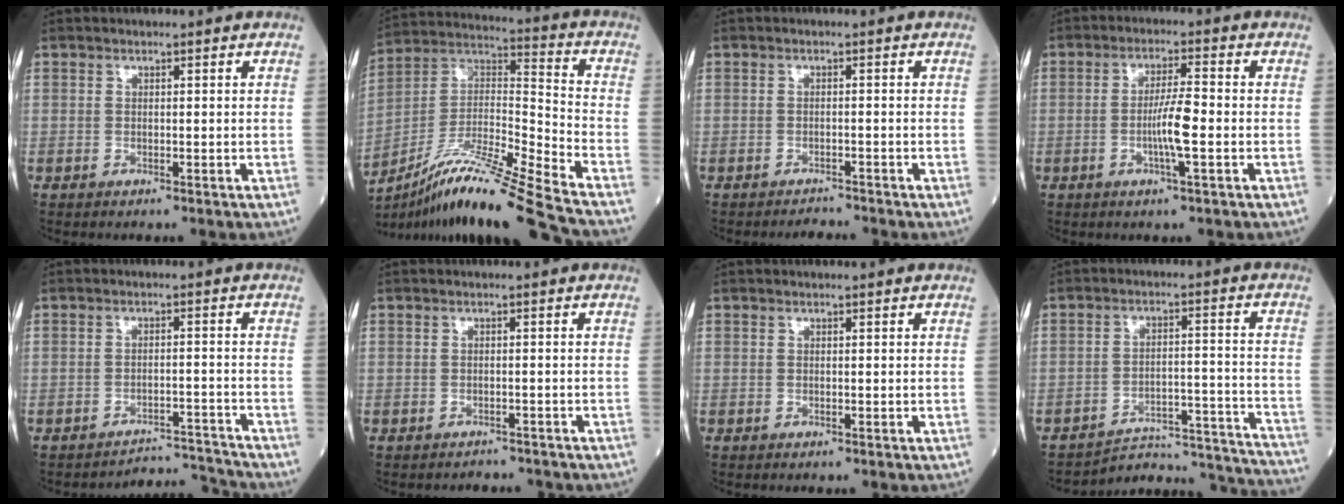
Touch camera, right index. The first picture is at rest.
{"total": 20.7, "force": [-16.6, -1.3, 12.2], "torque": [-0.236, -0.015, -0.302]}
{"total": 1.8, "force": [-1.7, -0.5, -0.3], "torque": [0.009, -0.009, -0.026]}
{"total": 5.6, "force": [-1.4, 0.0, 5.4], "torque": [-0.100, -0.002, -0.027]}
{"total": 6.1, "force": [-5.6, -1.4, -1.9], "torque": [0.035, 0.011, -0.083]}
{"total": 3.4, "force": [-3.2, 1.1, 0.2], "torque": [0.000, 0.000, -0.038]}
{"total": 0.0}
{"total": 17.9, "force": [-17.8, 0.9, 2.0], "torque": [0.002, 0.029, -0.235]}